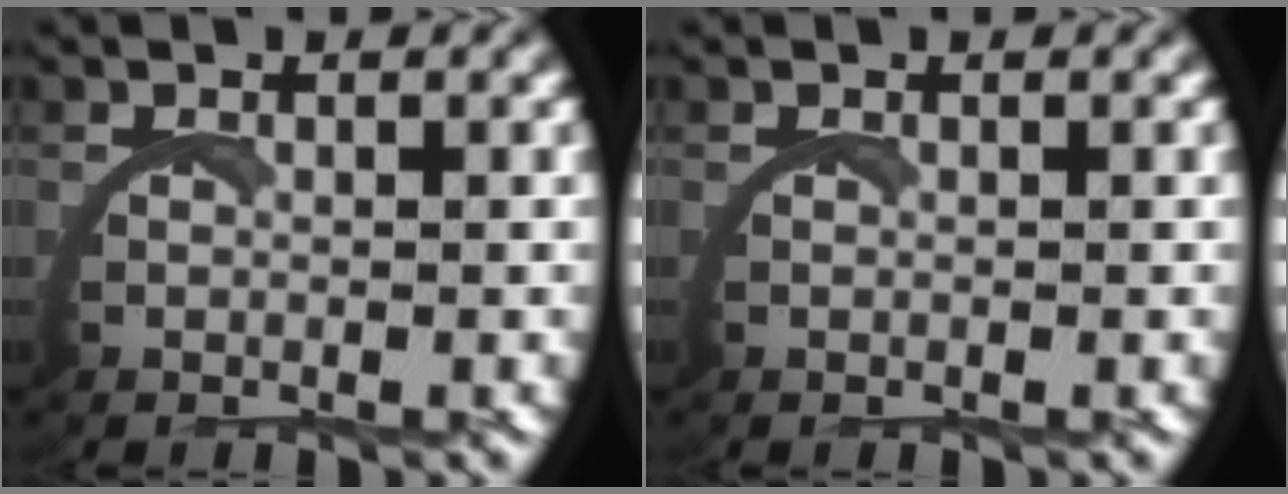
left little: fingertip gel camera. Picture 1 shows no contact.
{"total": 0.0}